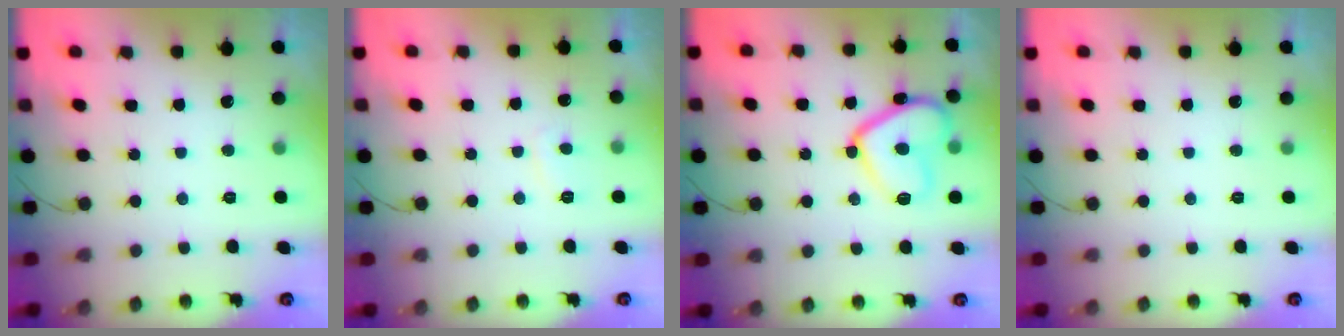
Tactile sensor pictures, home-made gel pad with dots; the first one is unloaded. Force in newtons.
{"total": 2.6, "press": 2.5, "slide": 0.6}
{"total": 14.9, "press": 14.8, "slide": 1.3}
{"total": 0.0}